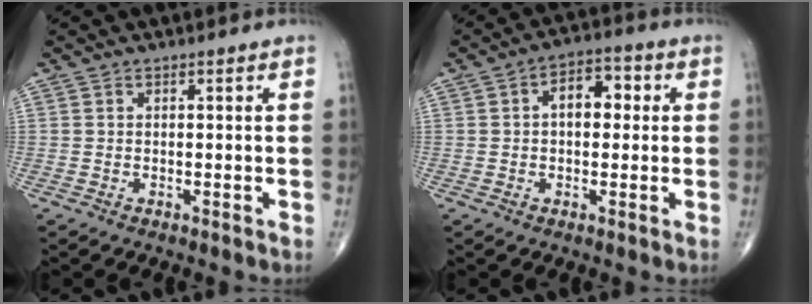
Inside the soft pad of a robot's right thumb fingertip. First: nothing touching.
{"total": 7.0, "force": [0.9, 4.3, 5.5], "torque": [-0.062, 0.022, 0.005]}